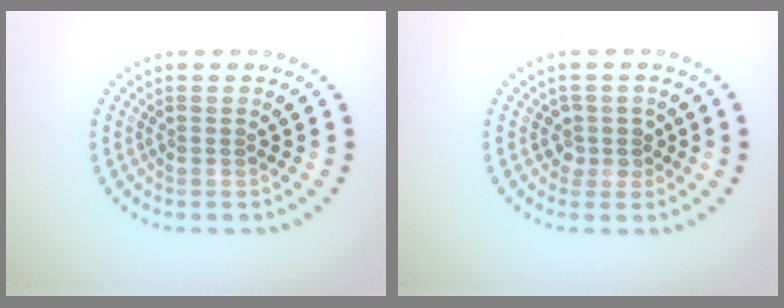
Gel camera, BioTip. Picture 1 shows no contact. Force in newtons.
{"total": 1.7, "press": 1.3, "slide": 1.1}